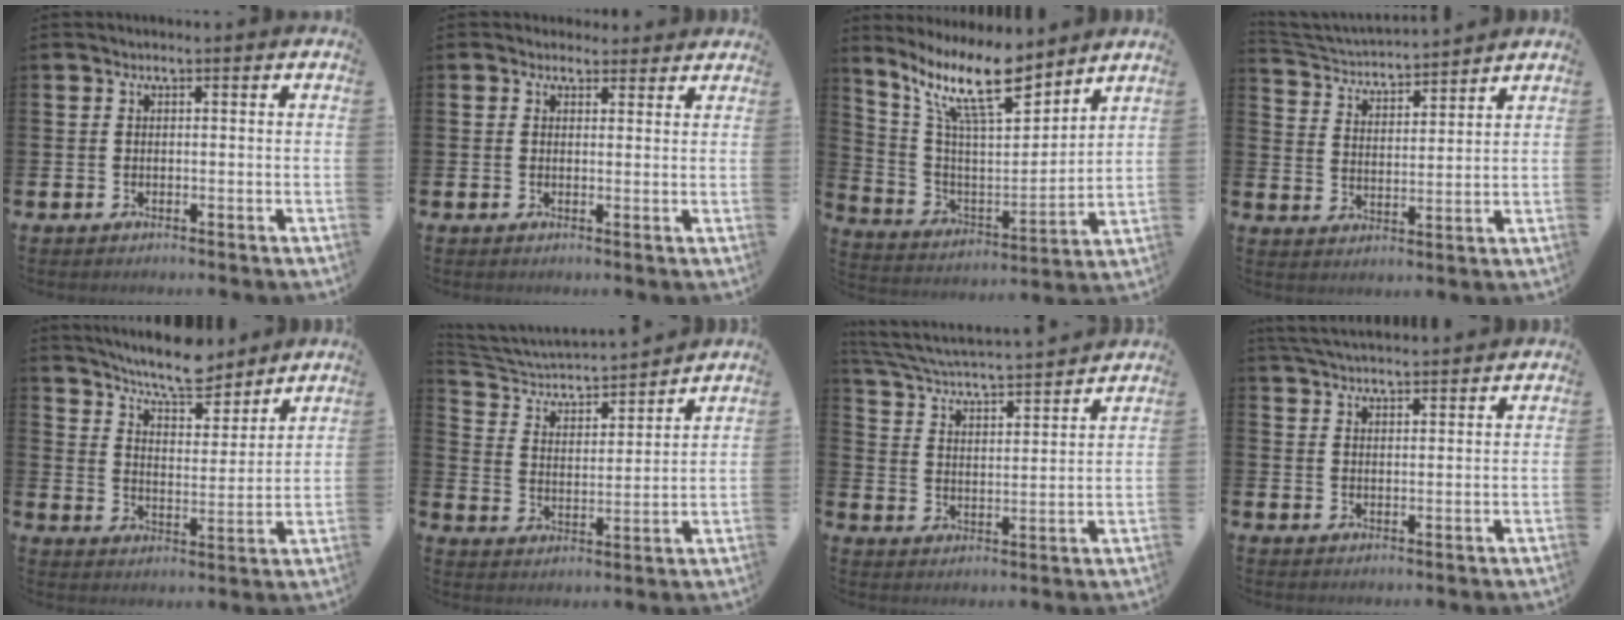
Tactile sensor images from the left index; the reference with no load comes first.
{"total": 2.1, "force": [1.9, 0.9, -0.1], "torque": [0.005, -0.005, 0.033]}
{"total": 13.2, "force": [10.0, 3.6, 7.8], "torque": [-0.166, -0.051, 0.174]}
{"total": 3.7, "force": [3.6, 0.6, 0.1], "torque": [-0.027, -0.031, 0.060]}
{"total": 8.6, "force": [8.1, 1.4, 2.6], "torque": [-0.064, -0.049, 0.144]}
{"total": 4.5, "force": [4.3, 0.9, 0.9], "torque": [-0.054, -0.040, 0.065]}
{"total": 4.4, "force": [4.2, 0.2, 1.2], "torque": [-0.052, -0.040, 0.065]}
{"total": 4.2, "force": [4.2, 0.1, 0.5], "torque": [-0.029, -0.016, 0.079]}